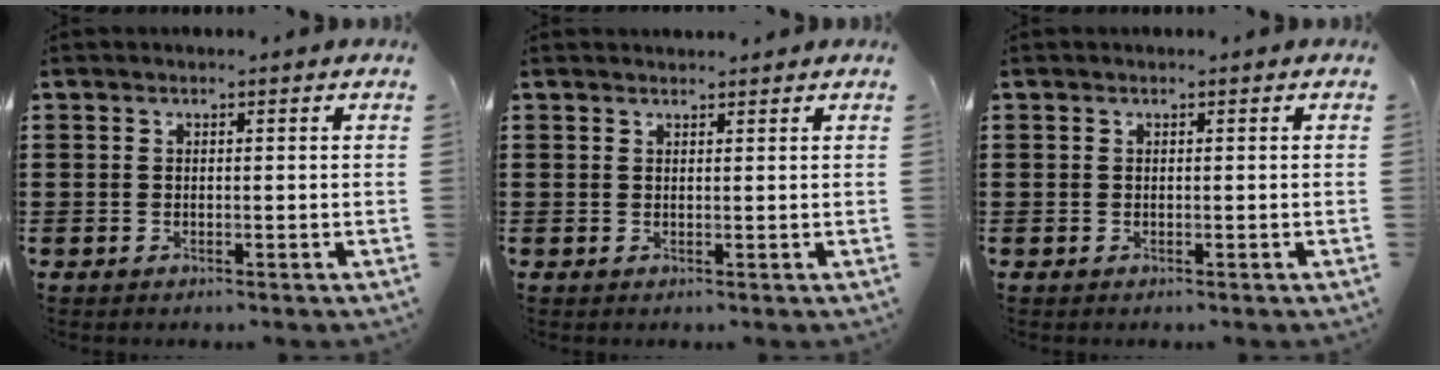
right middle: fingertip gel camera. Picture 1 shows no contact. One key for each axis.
{"total": 1.0, "fx": 1.0, "fy": 0.0, "fz": -0.1, "tx": -0.001, "ty": -0.002, "tz": 0.020}
{"total": 0.0}